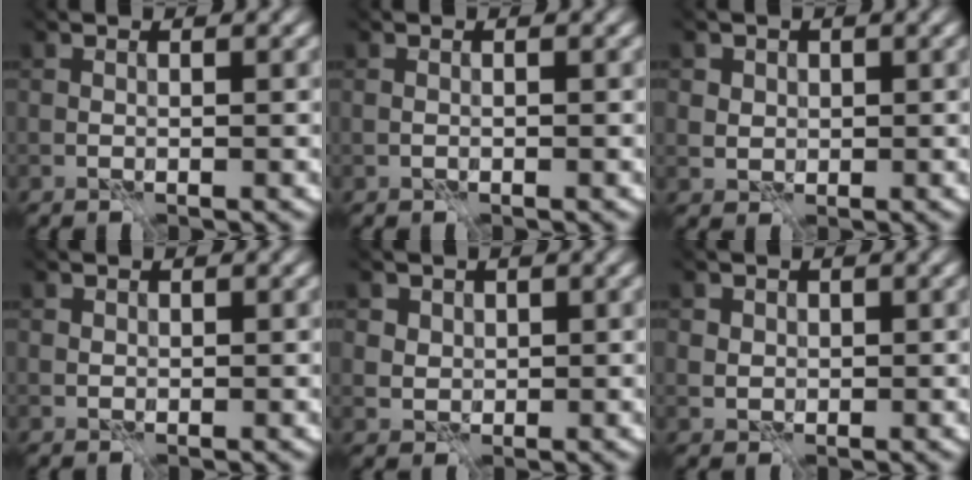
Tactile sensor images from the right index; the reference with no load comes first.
{"total": 0.0}
{"total": 3.4, "force": [1.6, 2.8, 1.1], "torque": [-0.037, 0.005, 0.024]}
{"total": 0.6, "force": [0.3, 0.5, 0.0], "torque": [0.001, -0.003, 0.004]}
{"total": 3.9, "force": [2.0, 3.1, 1.3], "torque": [-0.041, 0.005, 0.033]}
{"total": 2.7, "force": [1.2, 2.3, 0.9], "torque": [-0.029, 0.003, 0.015]}